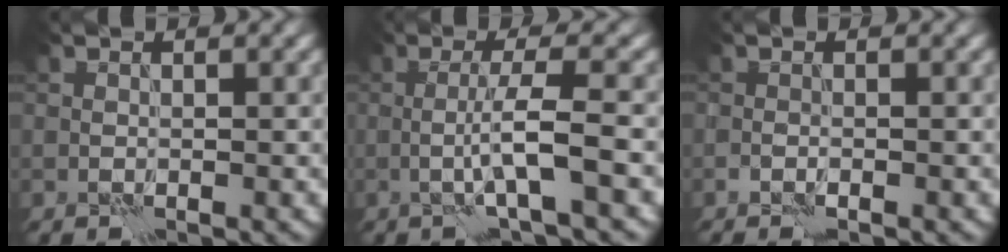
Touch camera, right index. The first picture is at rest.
{"total": 4.0, "force": [-0.9, 0.3, 3.9], "torque": [-0.067, 0.007, -0.024]}
{"total": 1.1, "force": [-0.8, 0.3, 0.7], "torque": [-0.020, 0.000, -0.014]}